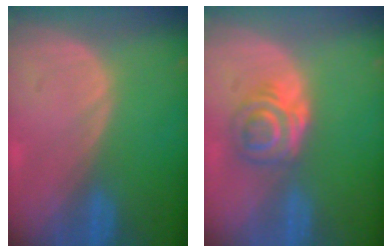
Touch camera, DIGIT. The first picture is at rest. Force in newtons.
{"total": 6.3, "press": 5.2, "slide": 3.5}